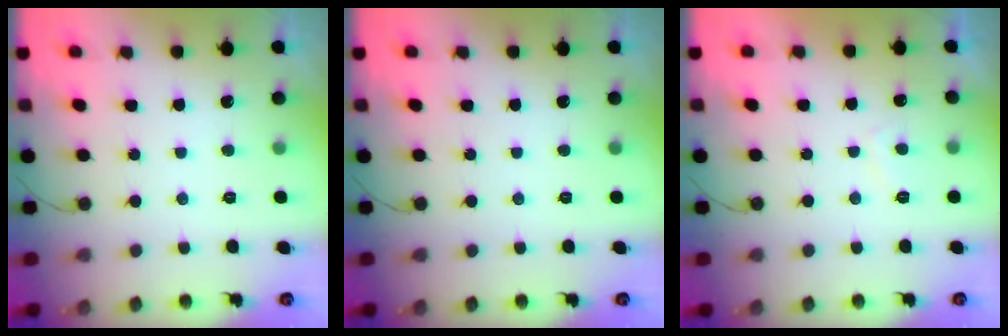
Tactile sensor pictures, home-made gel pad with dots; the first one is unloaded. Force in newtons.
{"total": 0.0}
{"total": 1.8, "press": 1.6, "slide": 0.6}